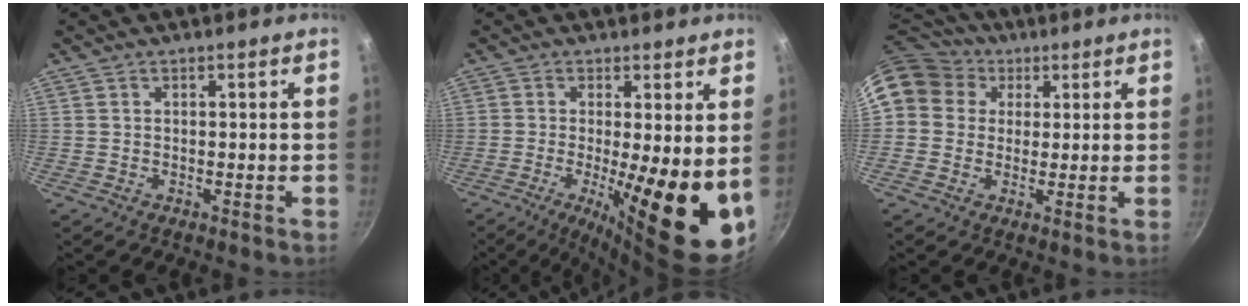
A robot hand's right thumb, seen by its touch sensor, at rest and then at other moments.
{"total": 16.6, "force": [-1.8, 4.1, 16.0], "torque": [-0.223, -0.028, -0.023]}
{"total": 13.8, "force": [4.7, 11.6, 5.6], "torque": [-0.102, 0.026, 0.072]}